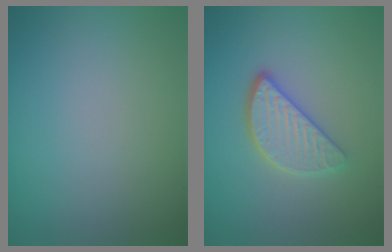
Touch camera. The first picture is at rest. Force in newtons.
{"total": 3.5, "press": 2.9, "slide": 1.9}